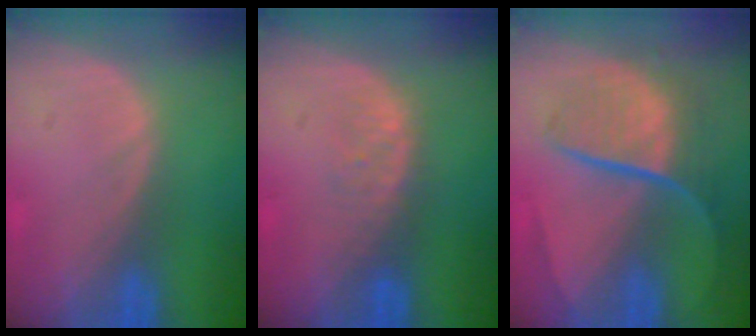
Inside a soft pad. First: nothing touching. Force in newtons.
{"total": 2.8, "press": 2.8, "slide": 0.3}
{"total": 9.2, "press": 7.6, "slide": 5.1}